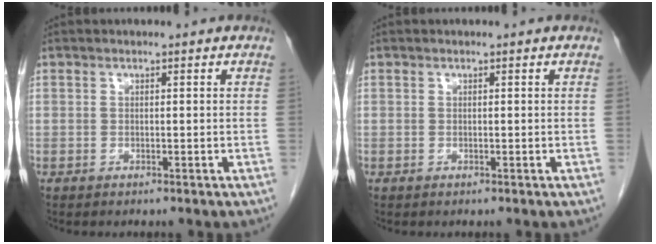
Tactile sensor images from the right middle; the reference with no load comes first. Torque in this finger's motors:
{"motor_torque": [0.00, 0.00, 0.00, 0.00]}